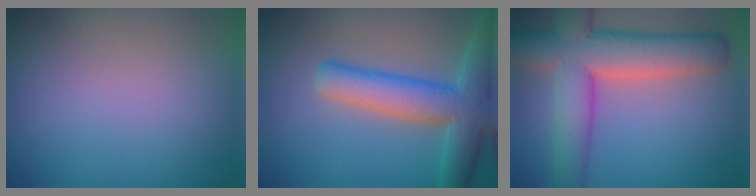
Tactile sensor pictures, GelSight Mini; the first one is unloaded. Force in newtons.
{"total": 7.1, "press": 7.1, "slide": 0.4}
{"total": 9.8, "press": 9.8, "slide": 0.8}